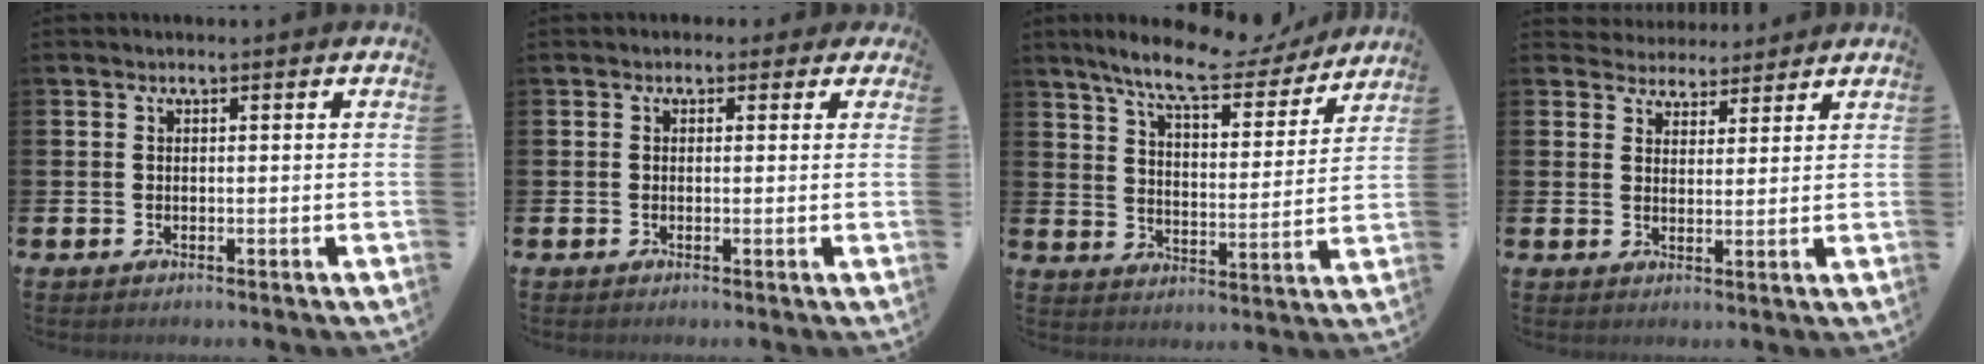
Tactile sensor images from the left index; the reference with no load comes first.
{"total": 1.0, "force": [0.0, 1.0, 0.2], "torque": [0.001, 0.009, -0.004]}
{"total": 10.0, "force": [8.7, 1.8, 4.5], "torque": [-0.108, -0.043, 0.150]}
{"total": 3.8, "force": [3.5, 1.2, -0.5], "torque": [-0.002, -0.020, 0.063]}